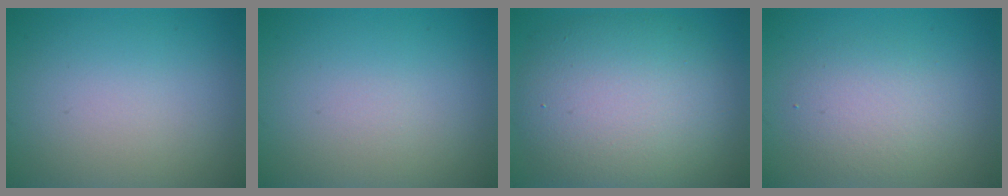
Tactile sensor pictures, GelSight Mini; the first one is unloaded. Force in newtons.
{"total": 0.0}
{"total": 9.6, "press": 9.6, "slide": 0.4}
{"total": 3.2, "press": 3.2, "slide": 0.1}